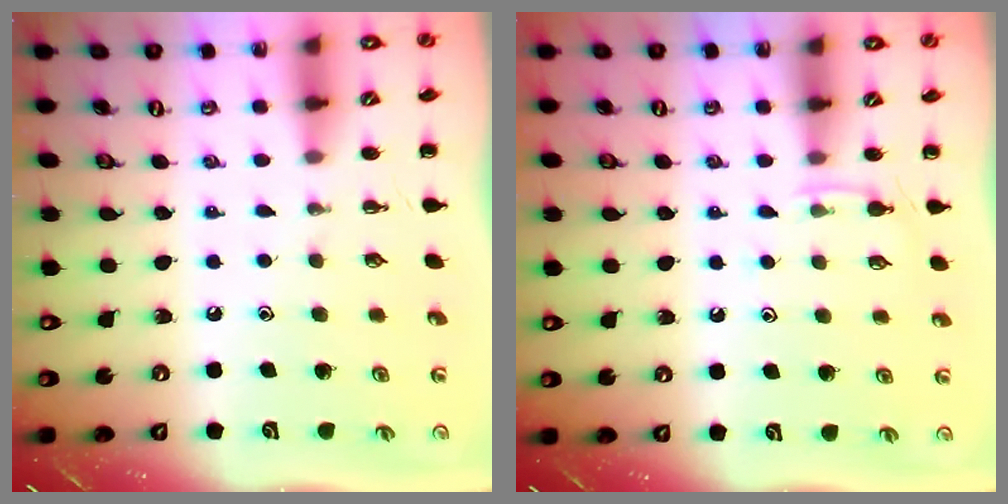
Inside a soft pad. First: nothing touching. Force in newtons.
{"total": 4.3, "press": 4.1, "slide": 1.4}